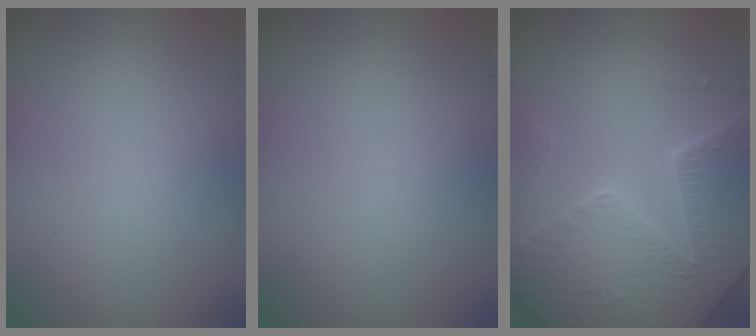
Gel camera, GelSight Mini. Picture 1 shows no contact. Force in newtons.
{"total": 0.0}
{"total": 7.6, "press": 7.3, "slide": 1.9}